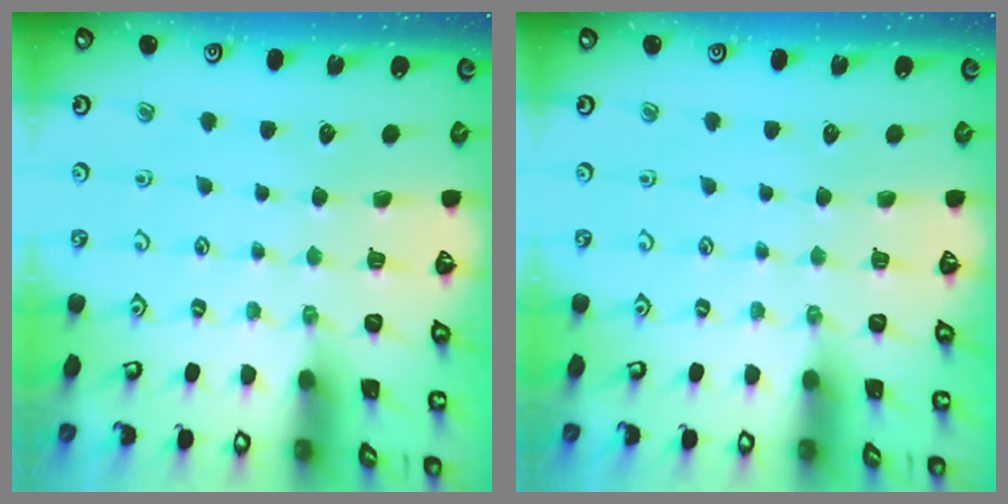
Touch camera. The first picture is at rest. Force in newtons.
{"total": 0.0}